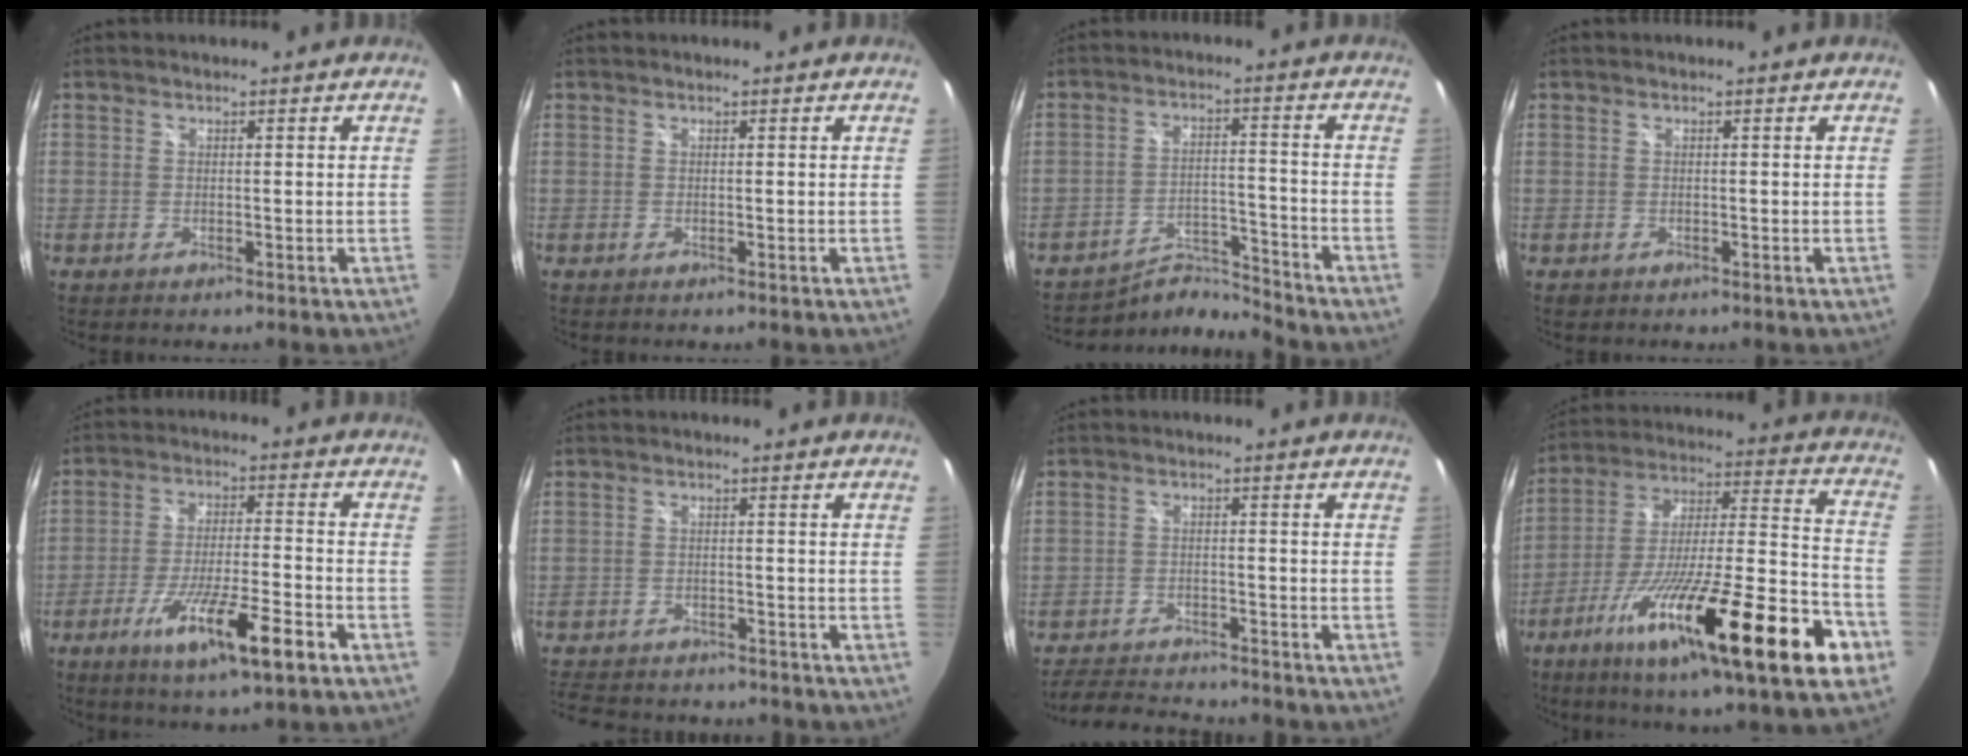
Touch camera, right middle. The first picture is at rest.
{"total": 0.0}
{"total": 6.2, "force": [-6.2, -0.3, -0.8], "torque": [0.003, 0.025, -0.110]}
{"total": 0.7, "force": [-0.4, 0.6, 0.2], "torque": [-0.005, -0.003, -0.007]}
{"total": 13.0, "force": [-6.8, 1.5, 10.9], "torque": [-0.207, -0.026, -0.114]}
{"total": 11.8, "force": [-10.2, 4.3, 4.2], "torque": [-0.110, -0.006, -0.154]}
{"total": 9.3, "force": [-8.7, 1.8, 2.9], "torque": [-0.081, 0.004, -0.138]}
{"total": 30.1, "force": [-14.6, 4.1, 26.0], "torque": [-0.418, -0.051, -0.241]}